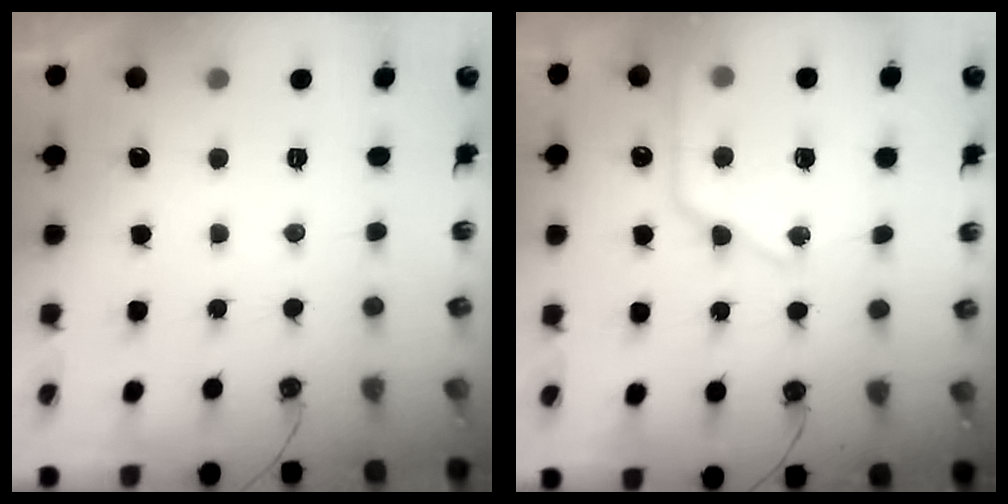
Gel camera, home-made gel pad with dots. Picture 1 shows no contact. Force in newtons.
{"total": 15.2, "press": 15.1, "slide": 1.5}